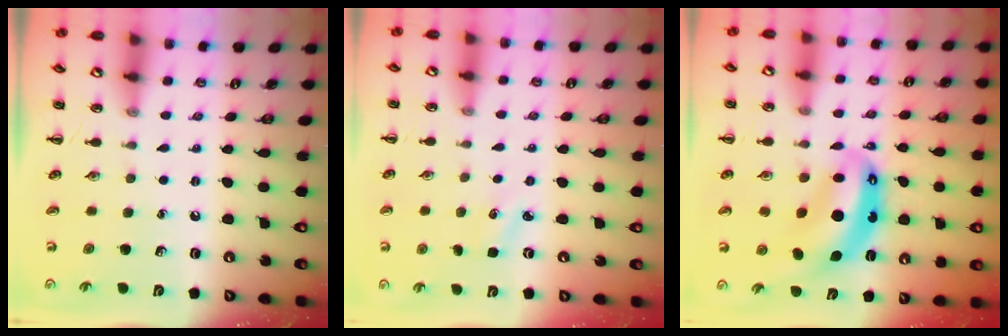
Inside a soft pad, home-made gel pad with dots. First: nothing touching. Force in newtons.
{"total": 2.7, "press": 2.6, "slide": 0.8}
{"total": 9.8, "press": 9.5, "slide": 2.2}